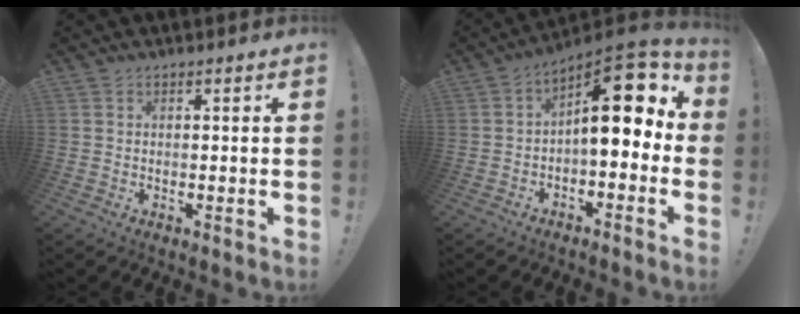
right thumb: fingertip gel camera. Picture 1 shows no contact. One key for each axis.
{"total": 15.2, "fx": 3.6, "fy": 6.2, "fz": 13.4, "tx": -0.180, "ty": -0.025, "tz": 0.060}